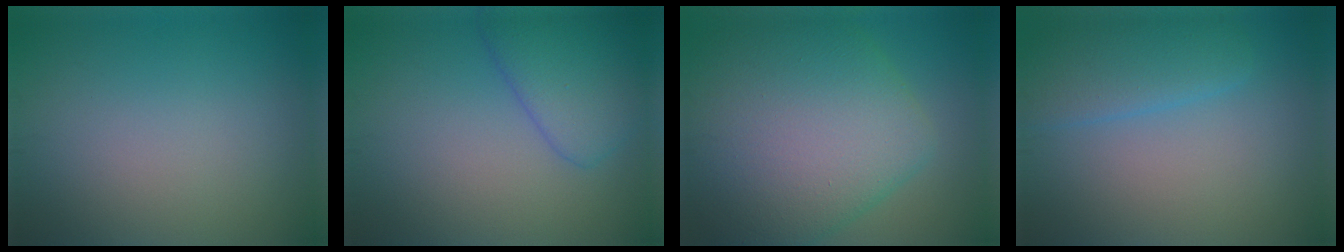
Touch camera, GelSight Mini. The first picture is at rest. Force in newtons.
{"total": 4.8, "press": 4.8, "slide": 0.3}
{"total": 12.7, "press": 12.7, "slide": 0.2}
{"total": 2.7, "press": 2.7, "slide": 0.0}